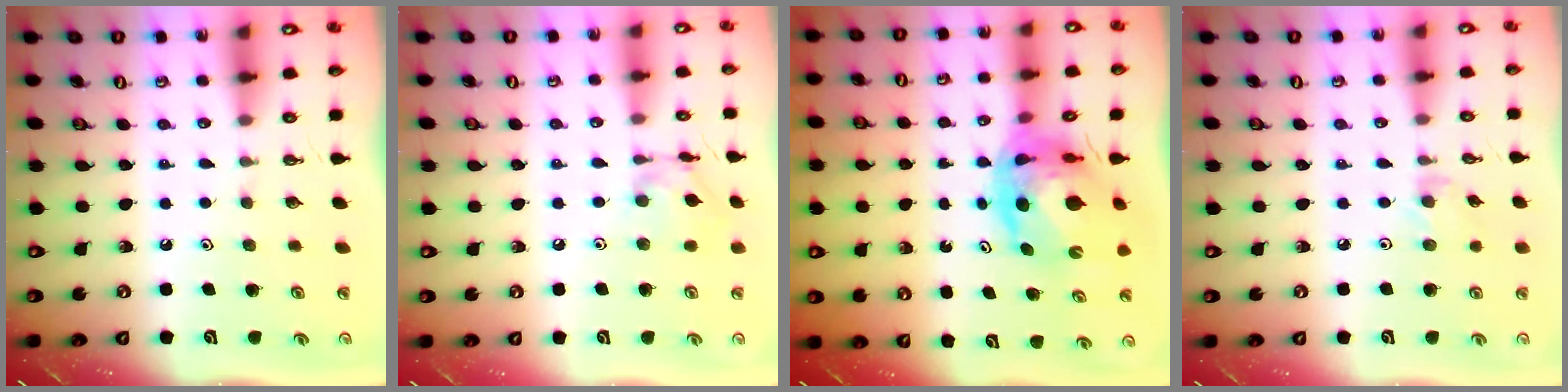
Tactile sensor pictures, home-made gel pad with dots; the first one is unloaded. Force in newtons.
{"total": 10.8, "press": 10.8, "slide": 0.9}
{"total": 12.4, "press": 12.3, "slide": 1.5}
{"total": 3.3, "press": 3.3, "slide": 0.4}